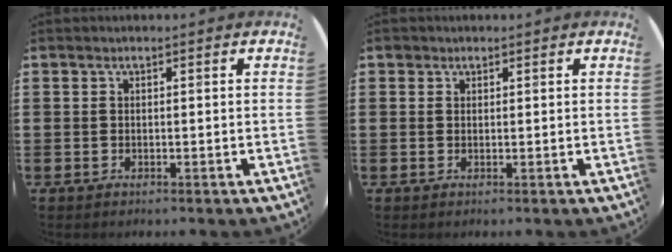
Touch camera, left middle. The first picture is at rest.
{"total": 0.7, "force": [0.6, 0.5, 0.0], "torque": [0.008, 0.000, 0.009]}